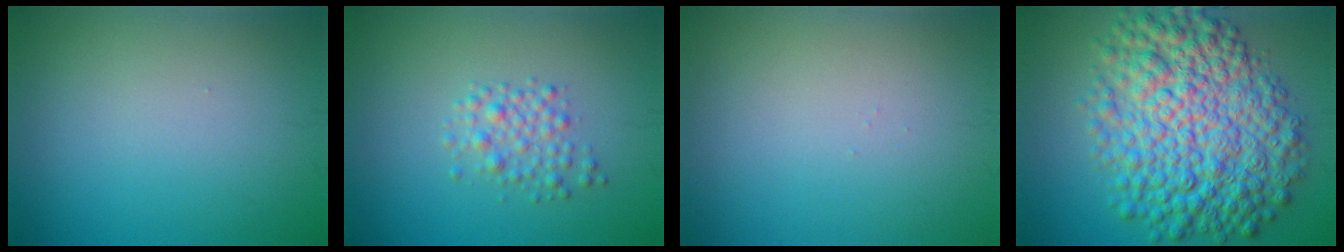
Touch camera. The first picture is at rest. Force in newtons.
{"total": 2.2, "press": 2.2, "slide": 0.1}
{"total": 0.0}
{"total": 11.8, "press": 11.8, "slide": 0.0}